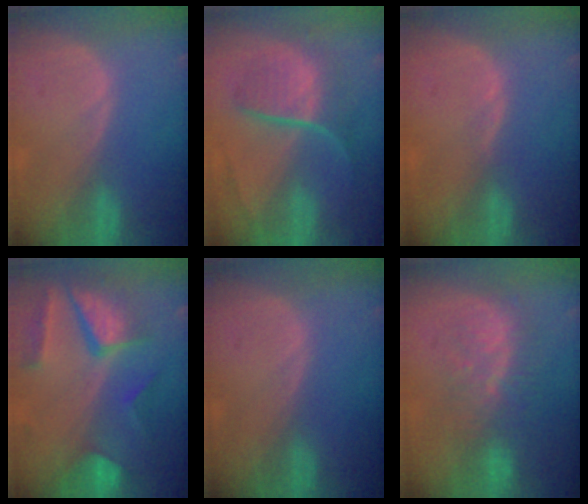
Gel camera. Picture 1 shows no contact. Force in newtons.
{"total": 9.1, "press": 7.6, "slide": 5.1}
{"total": 0.7, "press": 0.7, "slide": 0.2}
{"total": 10.4, "press": 8.8, "slide": 5.5}
{"total": 0.0}
{"total": 8.1, "press": 7.7, "slide": 2.7}